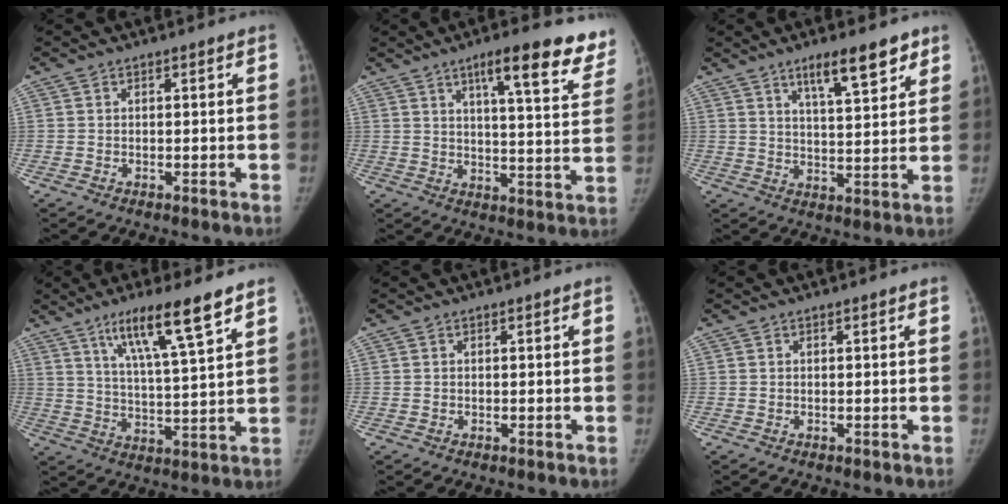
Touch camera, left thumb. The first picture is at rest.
{"total": 16.1, "force": [10.8, 3.6, 11.4], "torque": [-0.114, -0.050, 0.137]}
{"total": 9.9, "force": [6.5, 2.6, 7.0], "torque": [-0.088, -0.038, 0.105]}
{"total": 12.6, "force": [7.9, 1.2, 9.8], "torque": [-0.167, -0.035, 0.139]}
{"total": 0.0}
{"total": 0.0}